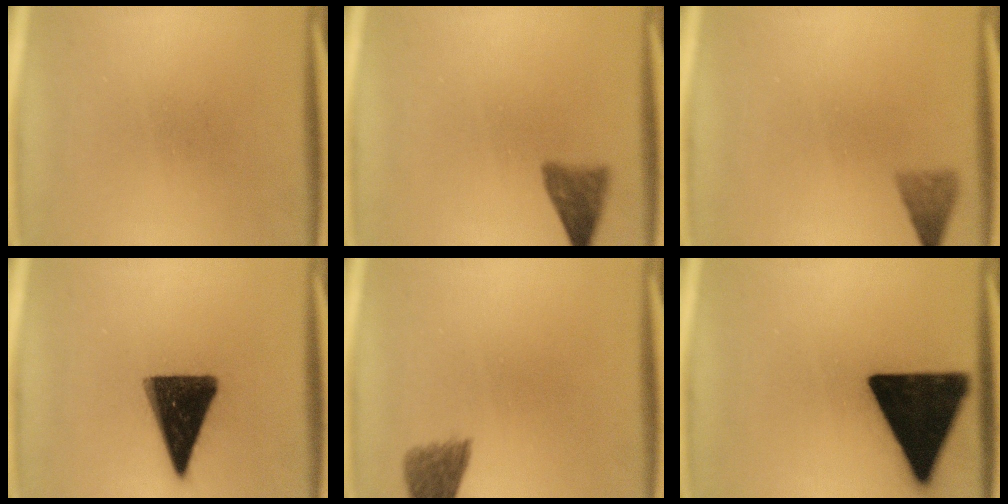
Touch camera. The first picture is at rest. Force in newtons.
{"total": 3.5}
{"total": 2.5}
{"total": 15.0}
{"total": 4.3}
{"total": 19.9}